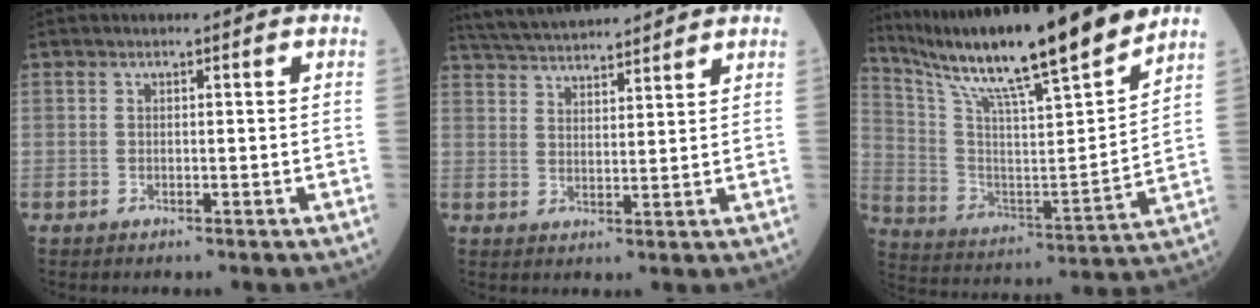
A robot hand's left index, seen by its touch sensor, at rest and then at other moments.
{"total": 12.8, "force": [12.0, 1.4, 4.3], "torque": [-0.085, 0.032, 0.194]}
{"total": 21.7, "force": [17.9, -0.3, 12.3], "torque": [-0.220, -0.015, 0.302]}